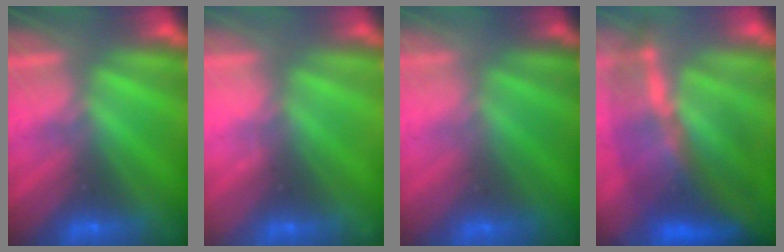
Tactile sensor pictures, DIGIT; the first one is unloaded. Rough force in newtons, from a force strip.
{"total": 2.3}
{"total": 2.8}
{"total": 9.2}